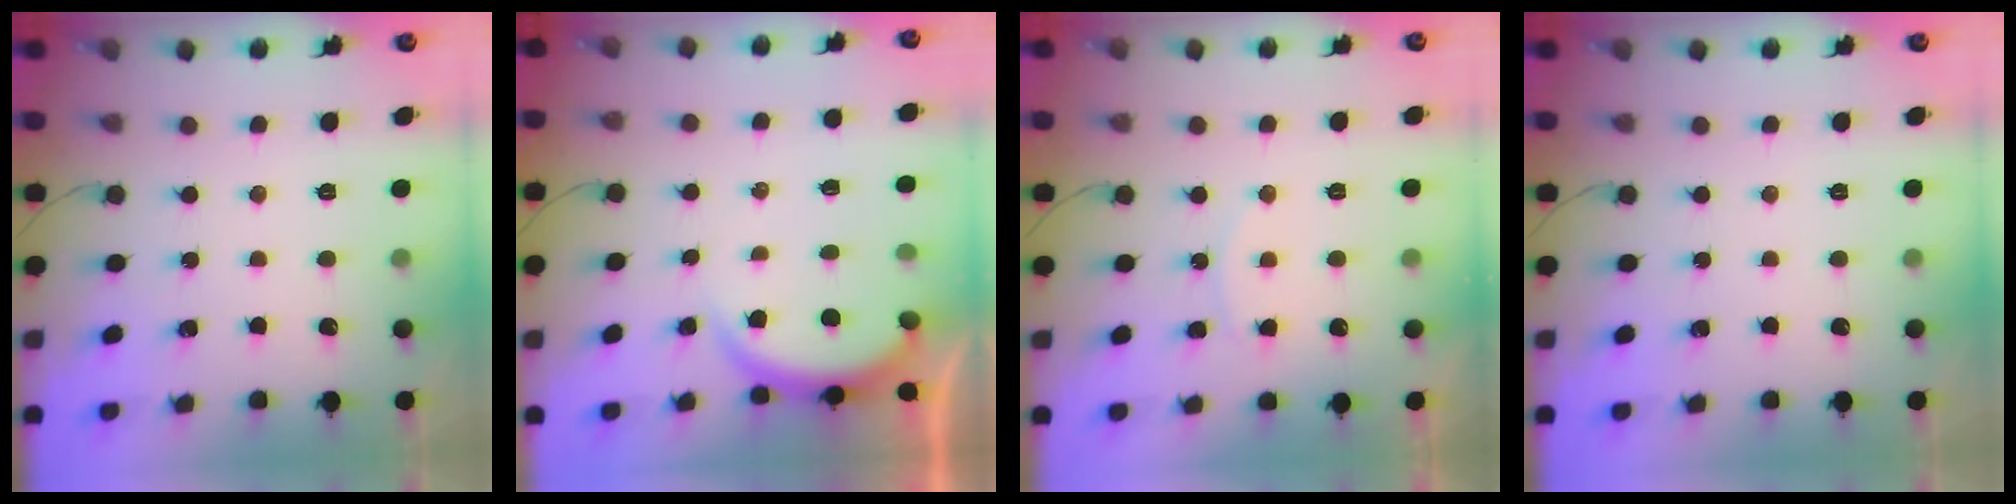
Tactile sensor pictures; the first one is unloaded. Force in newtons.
{"total": 2.9, "press": 2.8, "slide": 0.5}
{"total": 5.8, "press": 5.8, "slide": 0.4}
{"total": 0.0}